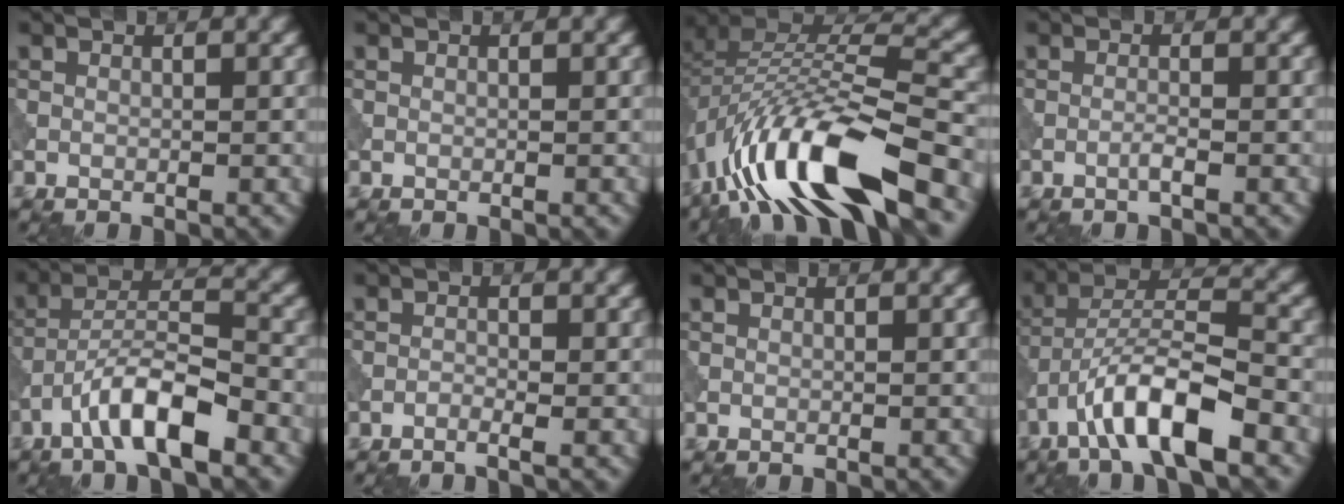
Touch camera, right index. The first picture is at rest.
{"total": 0.0}
{"total": 13.5, "force": [-7.7, 4.6, 10.1], "torque": [-0.186, 0.016, -0.140]}
{"total": 0.9, "force": [-0.4, 0.1, 0.8], "torque": [-0.014, 0.006, -0.011]}
{"total": 6.7, "force": [-4.0, 1.8, 5.1], "torque": [-0.088, 0.016, -0.073]}
{"total": 0.8, "force": [-0.6, 0.1, 0.6], "torque": [-0.011, 0.002, -0.015]}
{"total": 0.0}
{"total": 8.7, "force": [-4.7, 2.5, 6.9], "torque": [-0.117, 0.019, -0.086]}